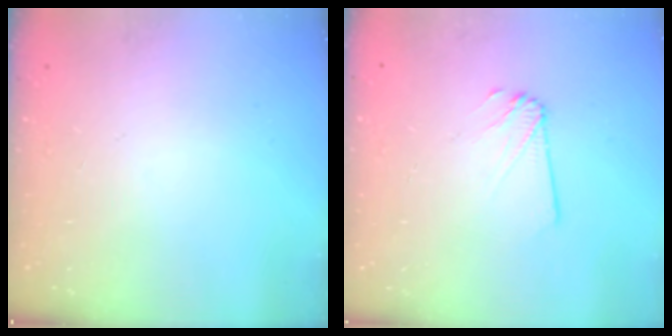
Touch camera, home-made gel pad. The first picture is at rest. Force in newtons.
{"total": 2.2, "press": 2.2, "slide": 0.1}